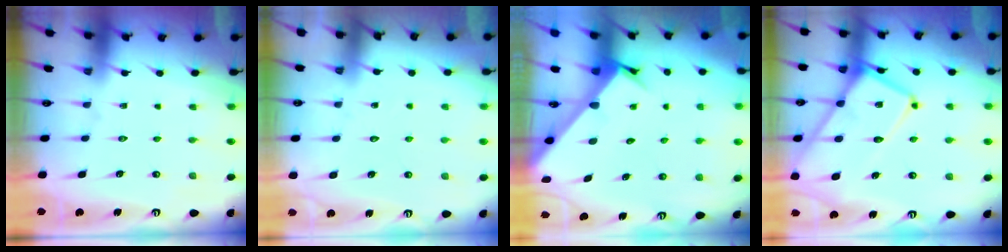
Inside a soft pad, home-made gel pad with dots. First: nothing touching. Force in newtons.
{"total": 5.4, "press": 5.4, "slide": 0.4}
{"total": 3.2, "press": 3.2, "slide": 0.2}
{"total": 16.0, "press": 15.9, "slide": 1.6}